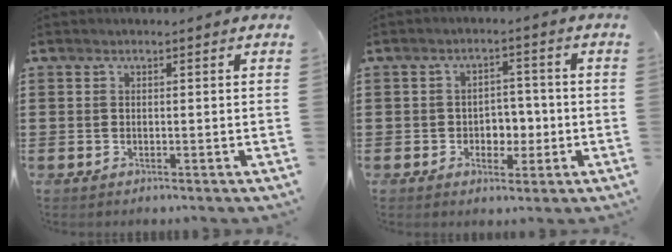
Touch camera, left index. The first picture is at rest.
{"total": 3.9, "force": [-0.9, 3.2, 2.0], "torque": [-0.042, 0.005, -0.024]}